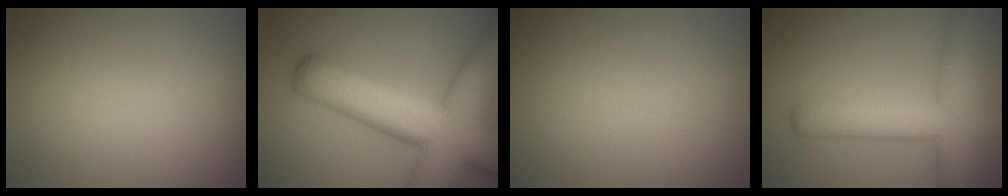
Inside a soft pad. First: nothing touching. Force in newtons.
{"total": 13.5, "press": 13.5, "slide": 0.6}
{"total": 0.0}
{"total": 6.1, "press": 6.1, "slide": 0.3}